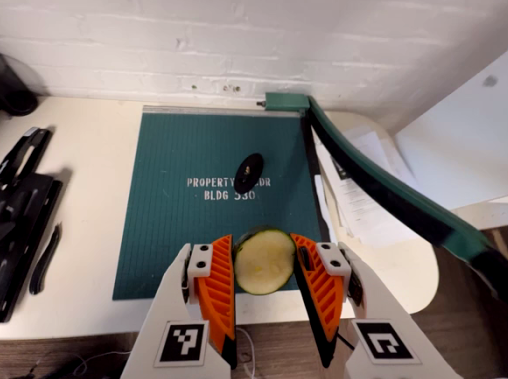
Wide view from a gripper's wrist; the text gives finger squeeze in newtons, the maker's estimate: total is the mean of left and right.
{"total": 9.0, "left": 9.2, "right": 8.9}